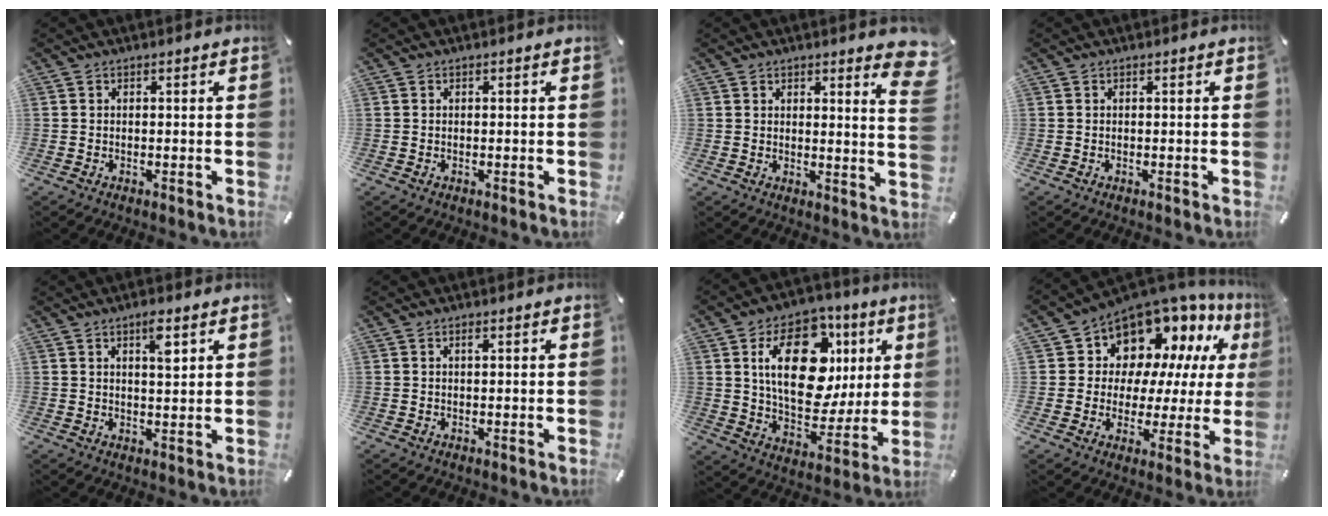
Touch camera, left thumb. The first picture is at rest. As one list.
[{"total": 0.0}, {"total": 4.4, "force": [3.4, 1.4, 2.5], "torque": [-0.018, -0.024, 0.053]}, {"total": 0.0}, {"total": 4.7, "force": [2.4, 1.4, 3.8], "torque": [-0.057, -0.006, 0.034]}, {"total": 0.8, "force": [0.3, 0.2, 0.7], "torque": [-0.014, 0.001, 0.005]}, {"total": 22.2, "force": [7.0, 13.4, 16.3], "torque": [-0.267, -0.018, 0.115]}, {"total": 12.7, "force": [9.9, 7.5, 2.4], "torque": [-0.053, -0.096, 0.183]}]